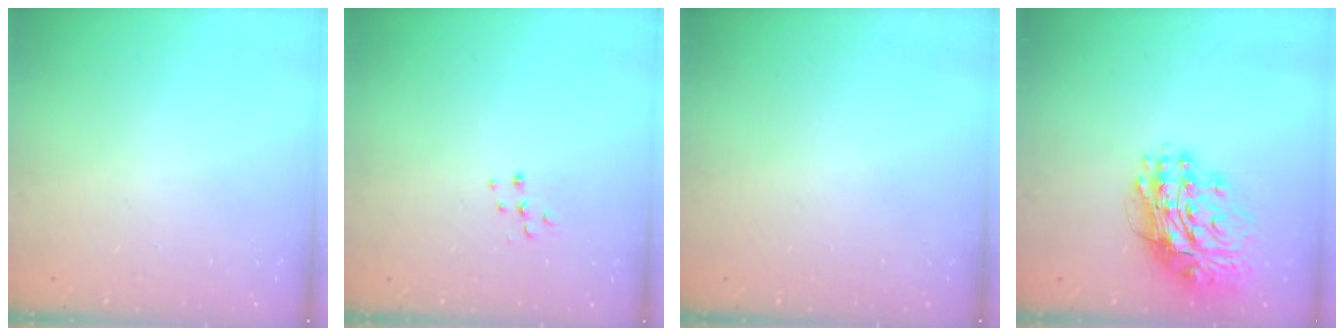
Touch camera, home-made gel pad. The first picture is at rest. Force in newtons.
{"total": 6.7, "press": 6.7, "slide": 0.4}
{"total": 0.0}
{"total": 16.0, "press": 15.9, "slide": 2.1}